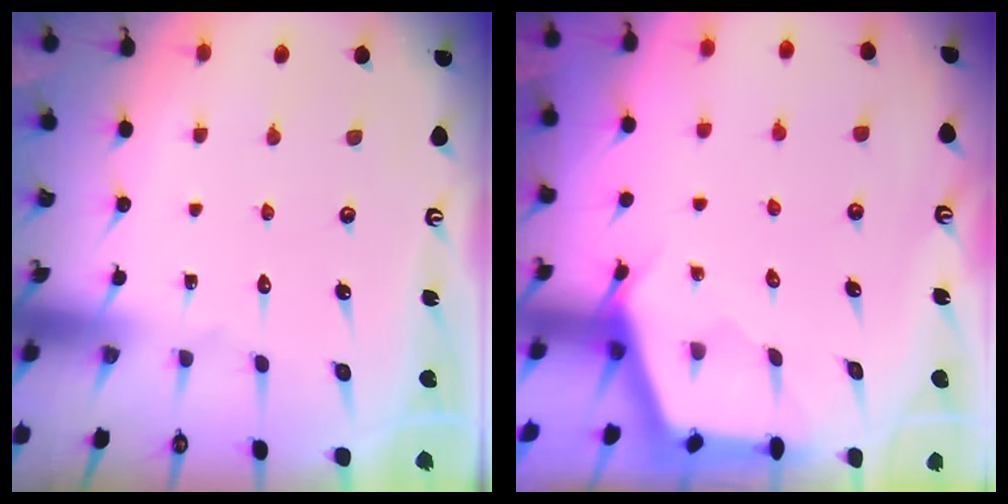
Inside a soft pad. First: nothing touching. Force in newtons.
{"total": 3.0, "press": 3.0, "slide": 0.4}